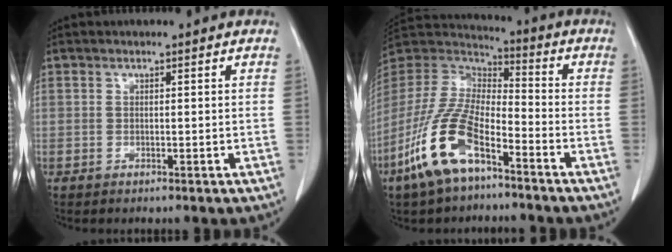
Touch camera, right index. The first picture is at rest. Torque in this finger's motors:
{"motor_torque": [1.52, -0.62, 0.60, 0.15]}